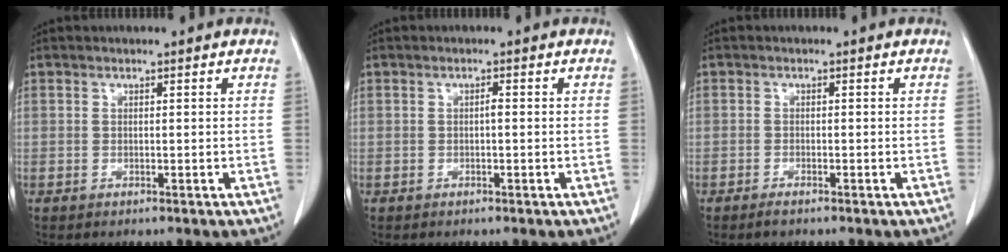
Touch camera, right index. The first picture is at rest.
{"total": 0.7, "force": [-0.1, 0.1, 0.7], "torque": [-0.011, 0.002, -0.002]}
{"total": 1.0, "force": [-0.9, 0.1, 0.5], "torque": [-0.011, -0.001, -0.012]}